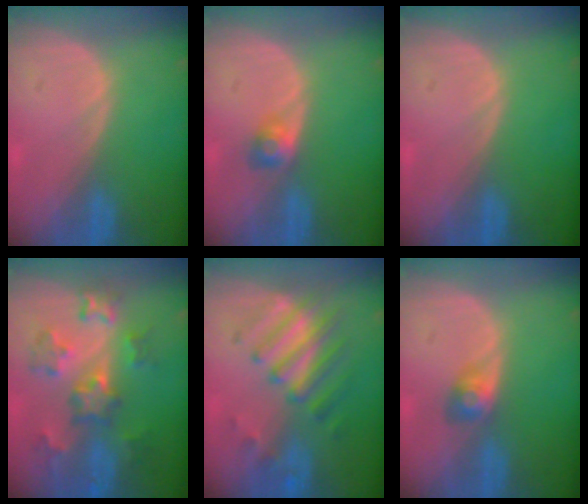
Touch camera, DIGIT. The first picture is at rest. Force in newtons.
{"total": 2.4, "press": 2.3, "slide": 0.7}
{"total": 0.0}
{"total": 7.9, "press": 7.7, "slide": 1.6}
{"total": 7.8, "press": 7.3, "slide": 2.6}
{"total": 2.9, "press": 2.6, "slide": 1.1}